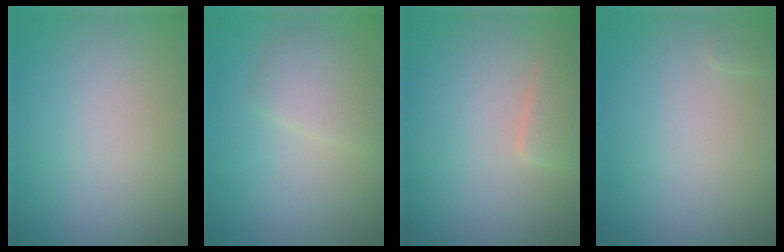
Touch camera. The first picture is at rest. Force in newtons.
{"total": 2.7, "press": 2.7, "slide": 0.1}
{"total": 2.0, "press": 2.0, "slide": 0.2}
{"total": 0.5, "press": 0.5, "slide": 0.0}